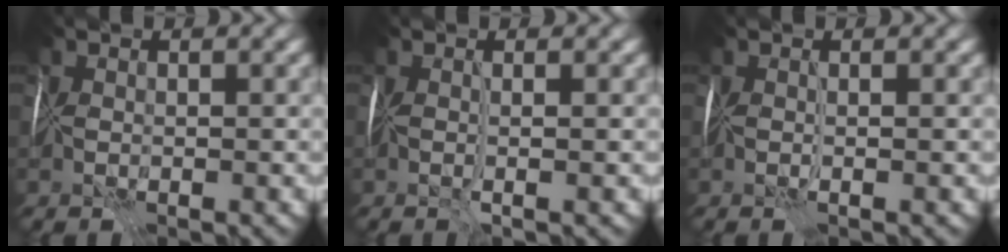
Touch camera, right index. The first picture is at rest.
{"total": 1.7, "force": [0.0, 0.1, 1.7], "torque": [-0.028, -0.002, -0.003]}
{"total": 1.3, "force": [0.1, 0.1, 1.3], "torque": [-0.019, -0.002, -0.001]}